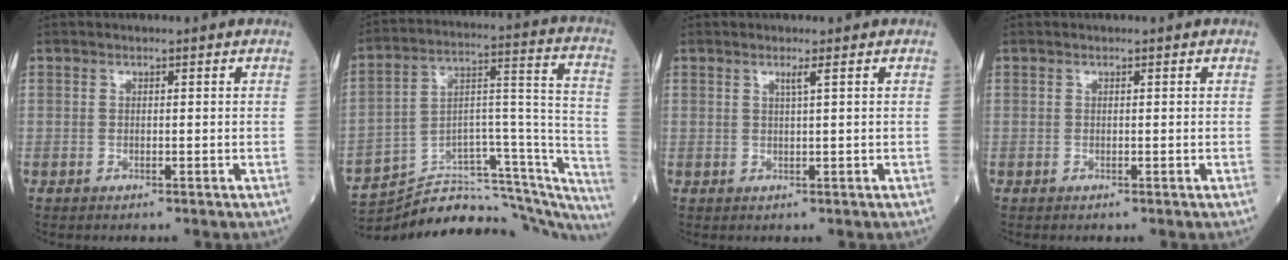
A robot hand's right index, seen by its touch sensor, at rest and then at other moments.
{"total": 31.4, "force": [-29.1, 5.7, 10.3], "torque": [-0.091, 0.033, -0.397]}
{"total": 1.1, "force": [0.6, -0.4, 0.9], "torque": [-0.027, -0.007, 0.014]}
{"total": 0.0}